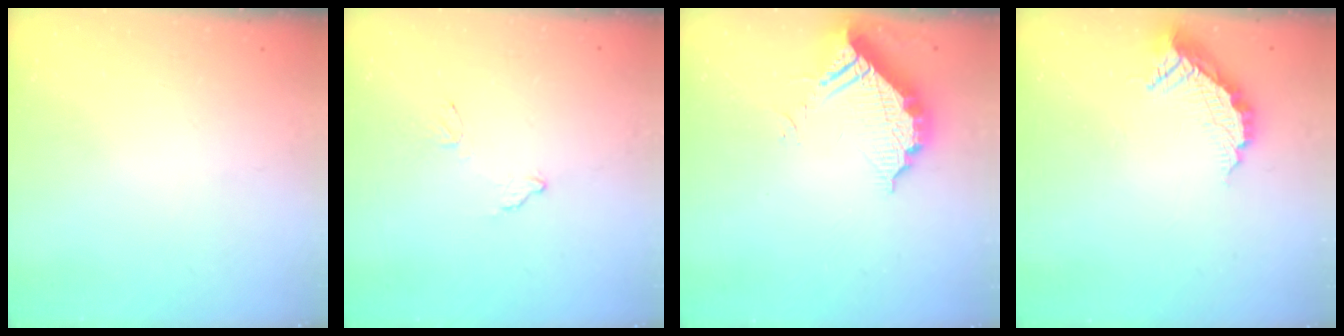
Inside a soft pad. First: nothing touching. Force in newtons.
{"total": 8.0, "press": 8.0, "slide": 0.4}
{"total": 11.7, "press": 11.6, "slide": 1.1}
{"total": 9.0, "press": 9.0, "slide": 0.7}